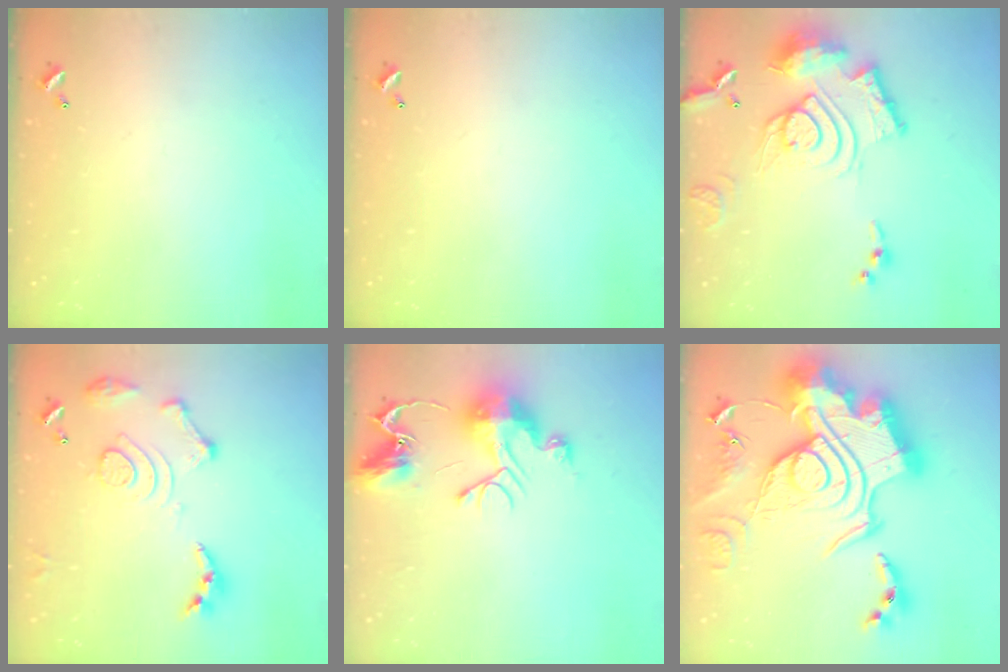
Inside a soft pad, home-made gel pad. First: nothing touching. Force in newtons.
{"total": 0.0}
{"total": 20.1, "press": 20.0, "slide": 1.9}
{"total": 14.6, "press": 14.5, "slide": 1.6}
{"total": 12.0, "press": 12.0, "slide": 1.1}
{"total": 0.6, "press": 0.6, "slide": 0.0}